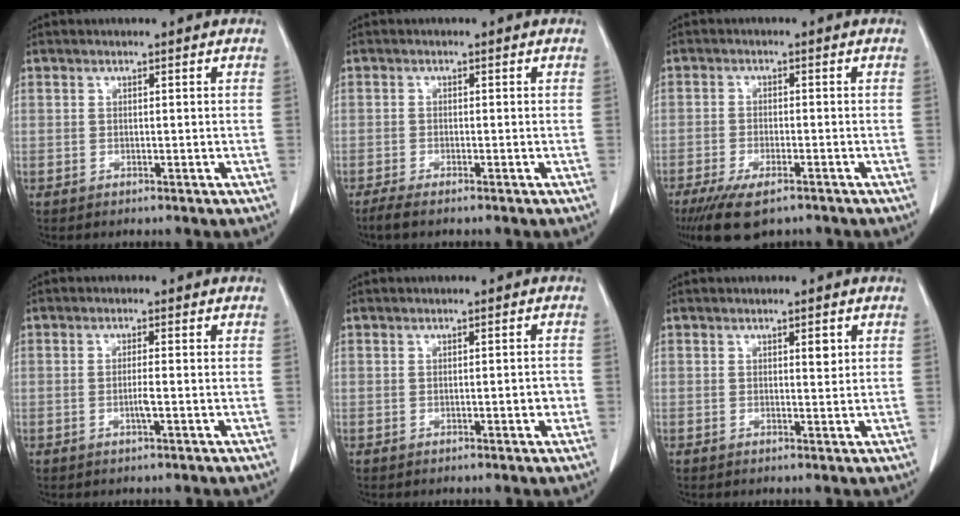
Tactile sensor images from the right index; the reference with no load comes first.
{"total": 2.9, "force": [-2.3, 0.3, 1.7], "torque": [-0.030, -0.007, -0.036]}
{"total": 7.9, "force": [-5.6, 2.4, 5.1], "torque": [-0.086, -0.015, -0.090]}
{"total": 2.0, "force": [-0.6, -0.1, 1.9], "torque": [-0.039, -0.002, -0.010]}
{"total": 1.7, "force": [-0.4, 0.5, 1.5], "torque": [-0.021, 0.001, -0.004]}
{"total": 1.6, "force": [0.6, 0.5, 1.3], "torque": [-0.020, -0.002, 0.009]}